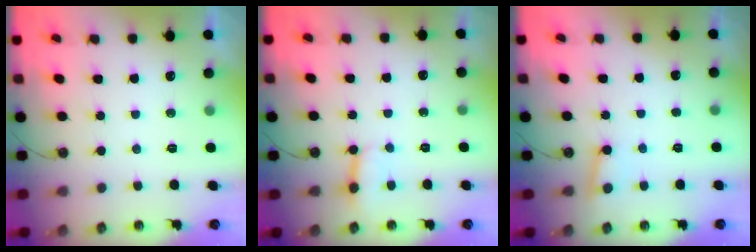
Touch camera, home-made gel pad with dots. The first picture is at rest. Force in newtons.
{"total": 2.8, "press": 2.8, "slide": 0.3}
{"total": 2.9, "press": 2.9, "slide": 0.3}